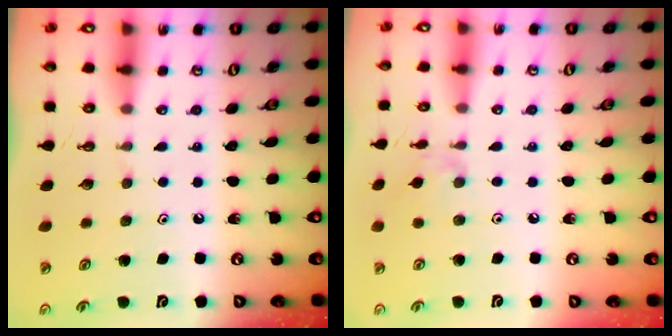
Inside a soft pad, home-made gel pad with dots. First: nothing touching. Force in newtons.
{"total": 2.5, "press": 2.5, "slide": 0.5}